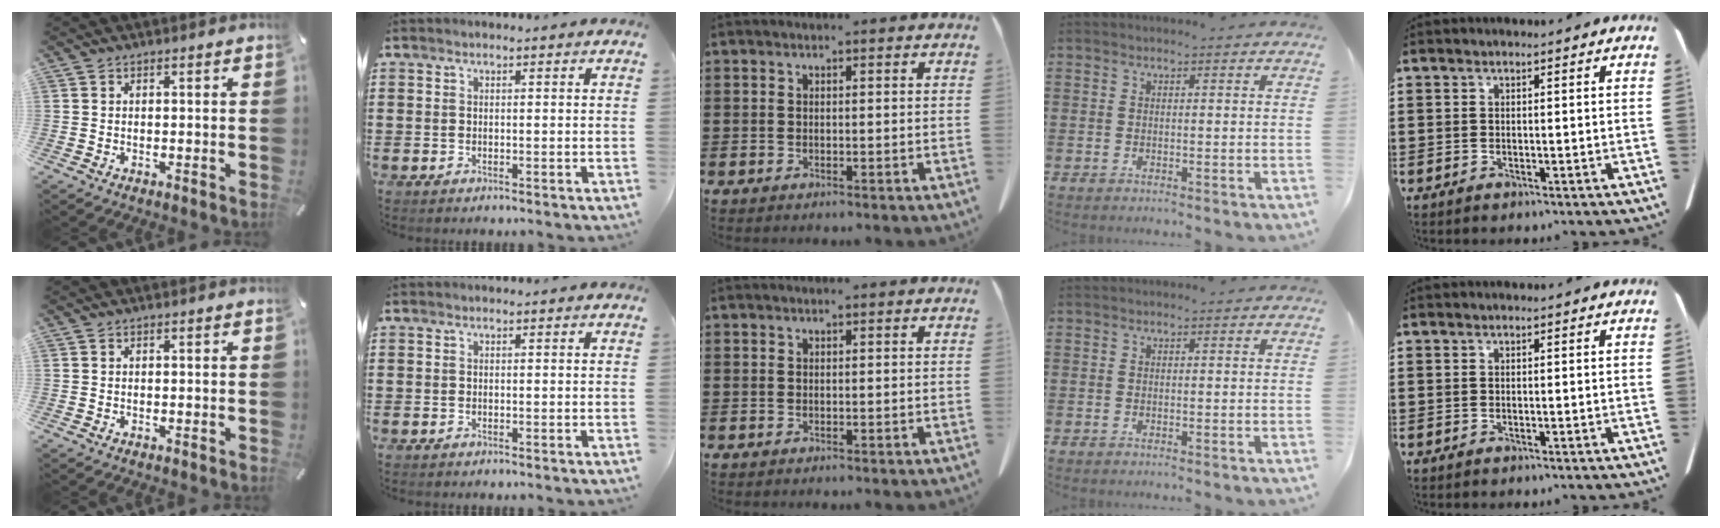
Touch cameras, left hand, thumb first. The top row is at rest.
{}